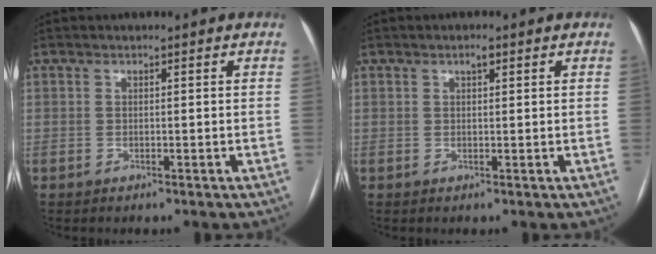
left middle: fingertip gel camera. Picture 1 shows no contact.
{"total": 1.2, "force": [0.7, 0.4, 0.9], "torque": [-0.016, 0.004, 0.010]}